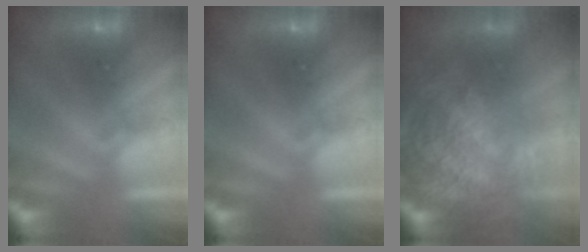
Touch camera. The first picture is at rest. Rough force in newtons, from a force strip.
{"total": 0.0}
{"total": 9.1}